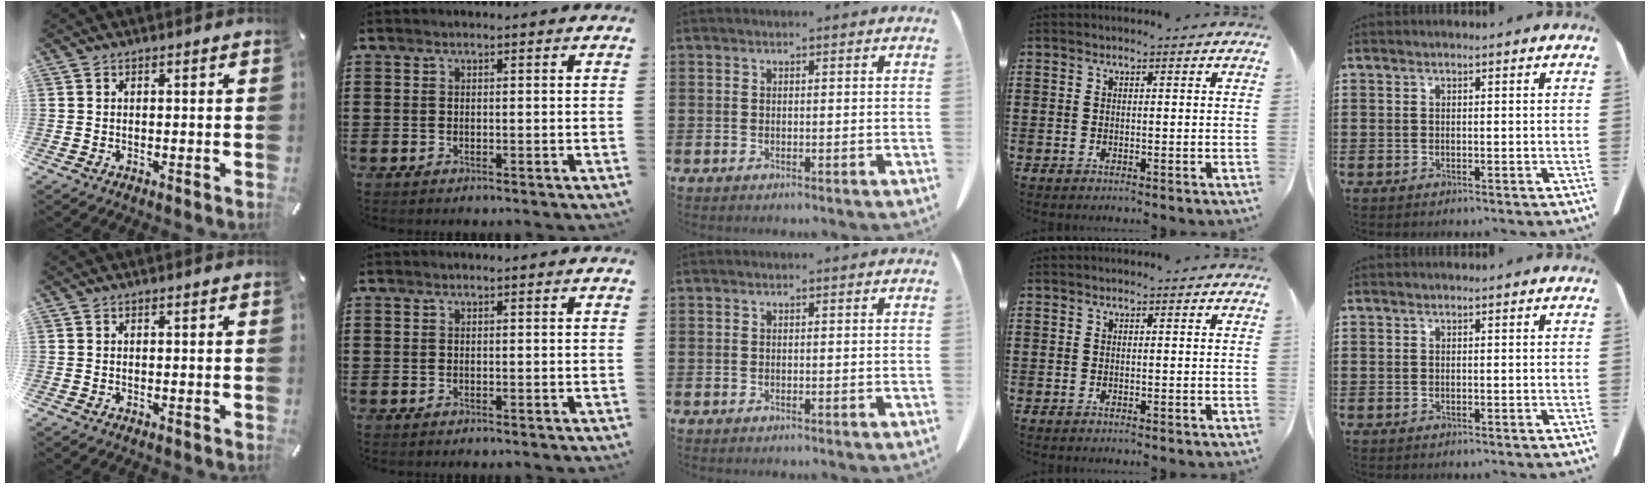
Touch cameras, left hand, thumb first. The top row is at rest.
{}